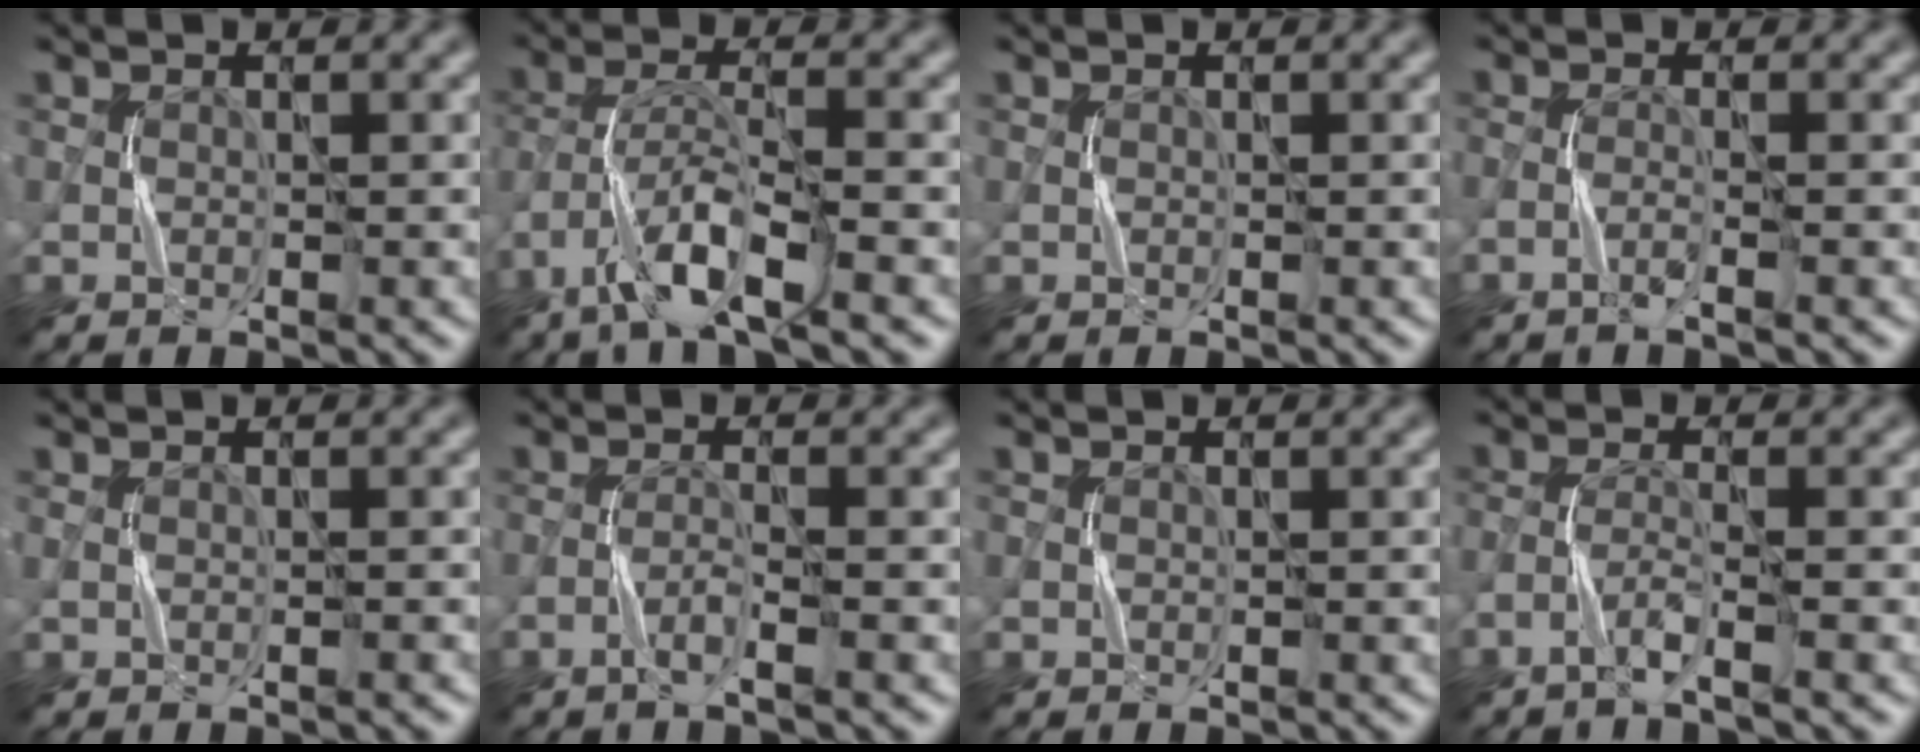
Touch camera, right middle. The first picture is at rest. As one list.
[{"total": 7.4, "force": [-4.7, 1.8, 5.4], "torque": [-0.102, 0.001, -0.089]}, {"total": 0.0}, {"total": 1.4, "force": [-1.0, 0.1, 1.0], "torque": [-0.017, 0.003, -0.029]}, {"total": 0.6, "force": [0.0, 0.3, 0.5], "torque": [-0.003, -0.002, -0.003]}, {"total": 1.6, "force": [-1.0, 0.1, 1.2], "torque": [-0.024, 0.007, -0.027]}, {"total": 0.0}, {"total": 2.2, "force": [-1.6, 0.0, 1.5], "torque": [-0.032, 0.006, -0.039]}]